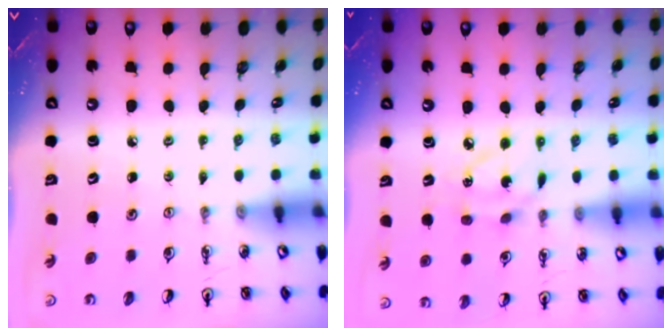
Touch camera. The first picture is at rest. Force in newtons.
{"total": 5.3, "press": 5.3, "slide": 0.3}